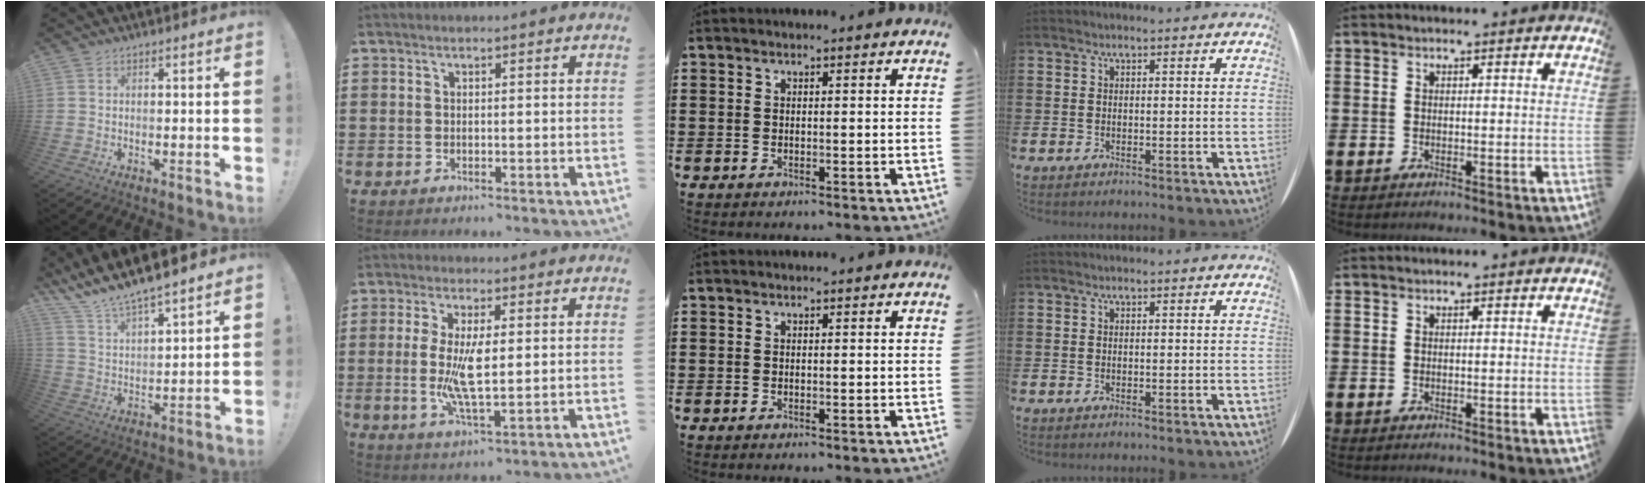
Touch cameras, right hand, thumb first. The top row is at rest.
{"thumb": {"total": 10.3, "force": [9.7, 1.7, 3.1], "torque": [-0.086, -0.083, 0.174]}, "index": {"total": 7.7, "force": [0.4, 2.4, 7.3], "torque": [-0.155, -0.004, 0.003]}}